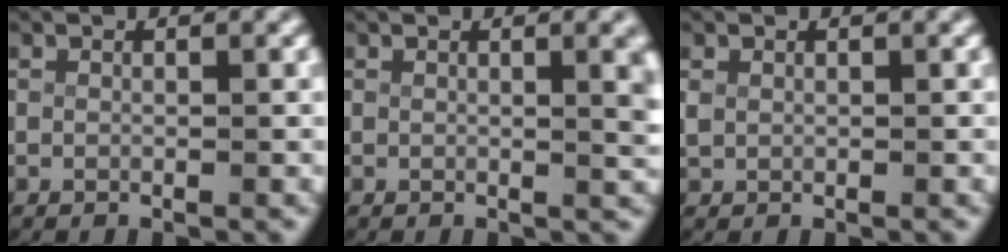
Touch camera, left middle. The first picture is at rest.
{"total": 2.6, "force": [0.6, 0.5, 2.5], "torque": [-0.018, -0.001, 0.010]}
{"total": 0.8, "force": [0.3, 0.6, 0.4], "torque": [-0.019, -0.005, 0.013]}